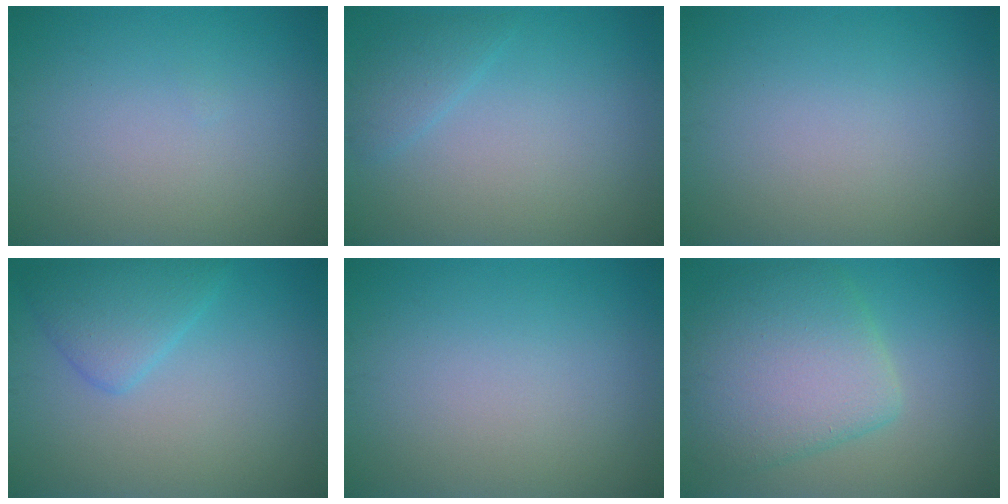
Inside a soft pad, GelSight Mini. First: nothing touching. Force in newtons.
{"total": 1.5, "press": 1.5, "slide": 0.1}
{"total": 0.0}
{"total": 2.3, "press": 2.3, "slide": 0.0}
{"total": 0.0}
{"total": 7.3, "press": 7.3, "slide": 0.2}